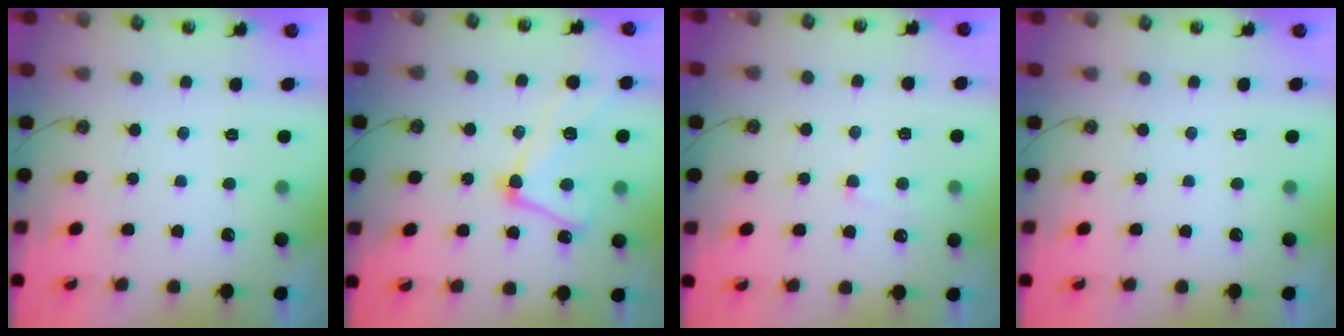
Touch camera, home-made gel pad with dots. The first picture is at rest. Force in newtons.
{"total": 9.4, "press": 9.3, "slide": 1.3}
{"total": 2.6, "press": 2.5, "slide": 0.4}
{"total": 0.0}